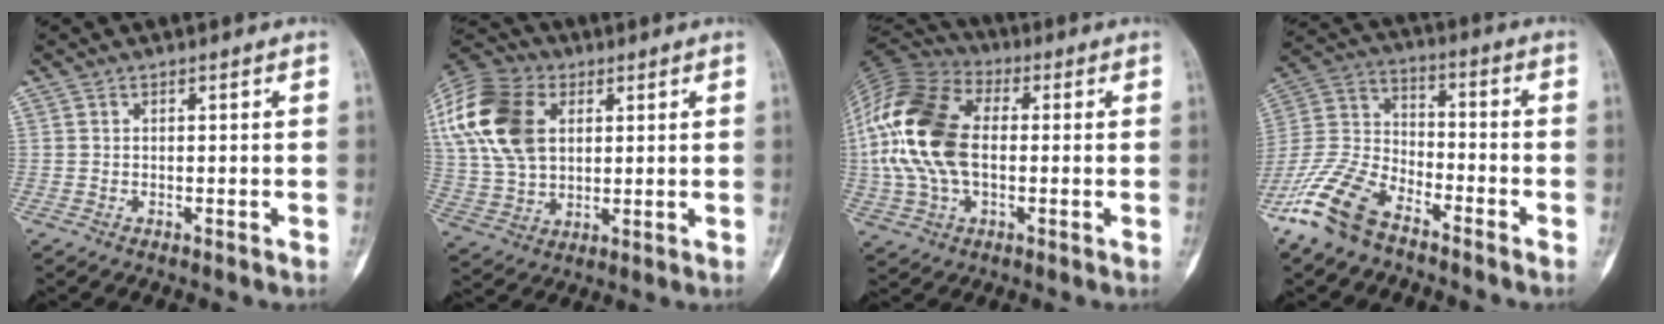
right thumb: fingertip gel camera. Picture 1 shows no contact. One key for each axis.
{"total": 21.7, "fx": 6.5, "fy": 14.9, "fz": 14.3, "tx": -0.309, "ty": 0.019, "tz": 0.120}
{"total": 19.3, "fx": 0.5, "fy": 12.2, "fz": 15.0, "tx": -0.314, "ty": 0.022, "tz": 0.006}
{"total": 14.5, "fx": -10.1, "fy": 6.6, "fz": 8.0, "tx": -0.169, "ty": 0.047, "tz": -0.207}